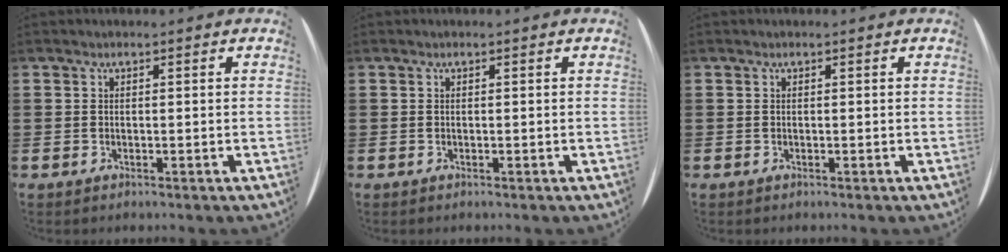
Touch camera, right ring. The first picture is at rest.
{"total": 0.0}
{"total": 0.0}